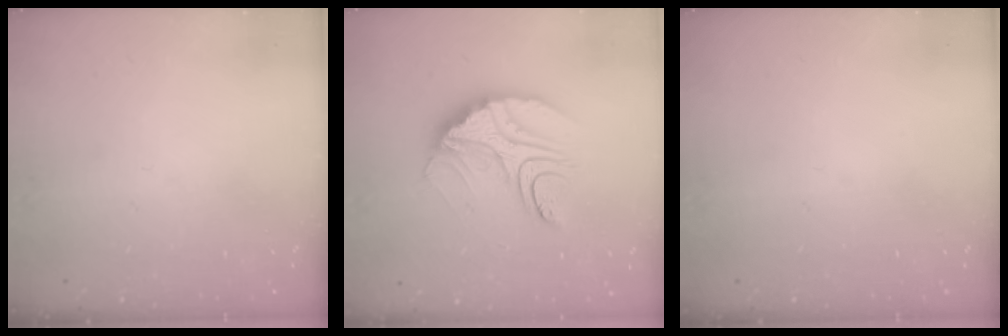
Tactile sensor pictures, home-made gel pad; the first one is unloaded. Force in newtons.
{"total": 12.7, "press": 12.6, "slide": 0.9}
{"total": 0.0}